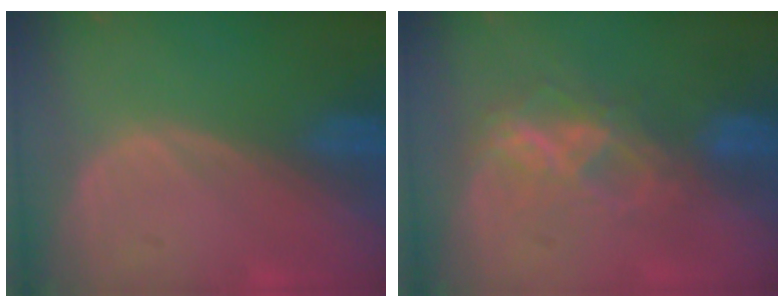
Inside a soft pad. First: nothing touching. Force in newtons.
{"total": 6.3, "press": 5.8, "slide": 2.6}